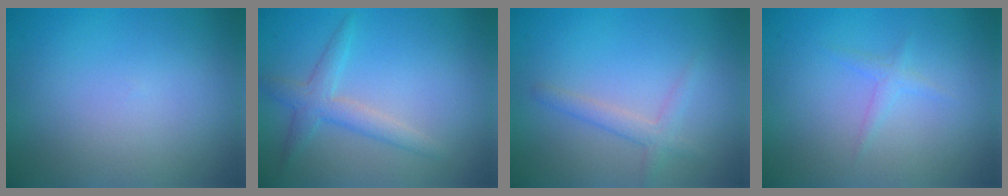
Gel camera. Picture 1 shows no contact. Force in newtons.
{"total": 2.5, "press": 2.5, "slide": 0.1}
{"total": 1.9, "press": 1.9, "slide": 0.1}
{"total": 1.0, "press": 1.0, "slide": 0.1}